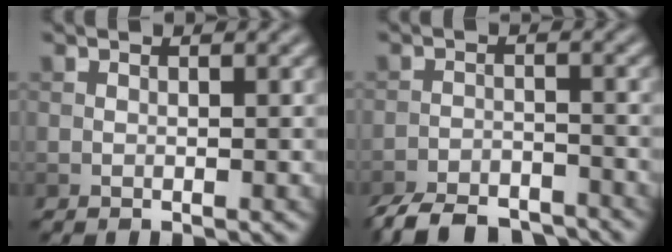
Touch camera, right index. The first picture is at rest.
{"total": 6.7, "force": [-6.0, 2.0, 2.4], "torque": [-0.040, -0.010, -0.108]}